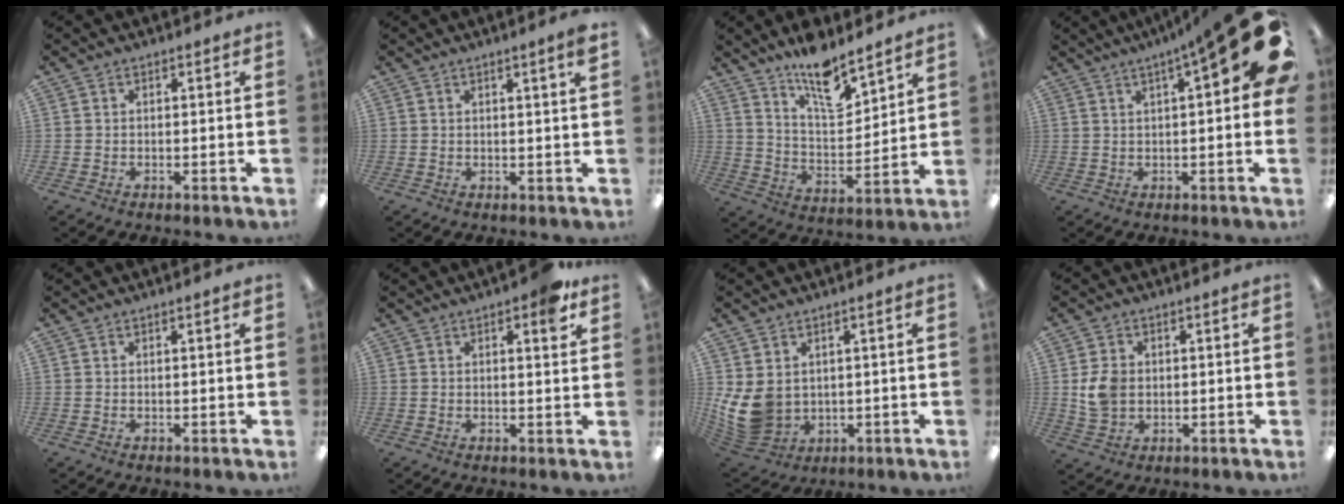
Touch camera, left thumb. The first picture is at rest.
{"total": 2.8, "force": [1.9, -0.1, 2.1], "torque": [-0.028, -0.010, 0.029]}
{"total": 12.9, "force": [10.4, 3.9, 6.6], "torque": [-0.103, -0.070, 0.181]}
{"total": 16.0, "force": [7.5, 3.0, 13.8], "torque": [-0.189, -0.051, 0.112]}
{"total": 0.9, "force": [0.5, 0.0, 0.7], "torque": [-0.014, 0.000, 0.009]}
{"total": 5.0, "force": [3.0, 1.4, 3.8], "torque": [-0.050, -0.008, 0.045]}
{"total": 9.7, "force": [1.8, 7.6, 5.7], "torque": [-0.145, -0.021, 0.038]}
{"total": 6.4, "force": [0.5, 5.0, 3.8], "torque": [-0.065, 0.005, 0.011]}